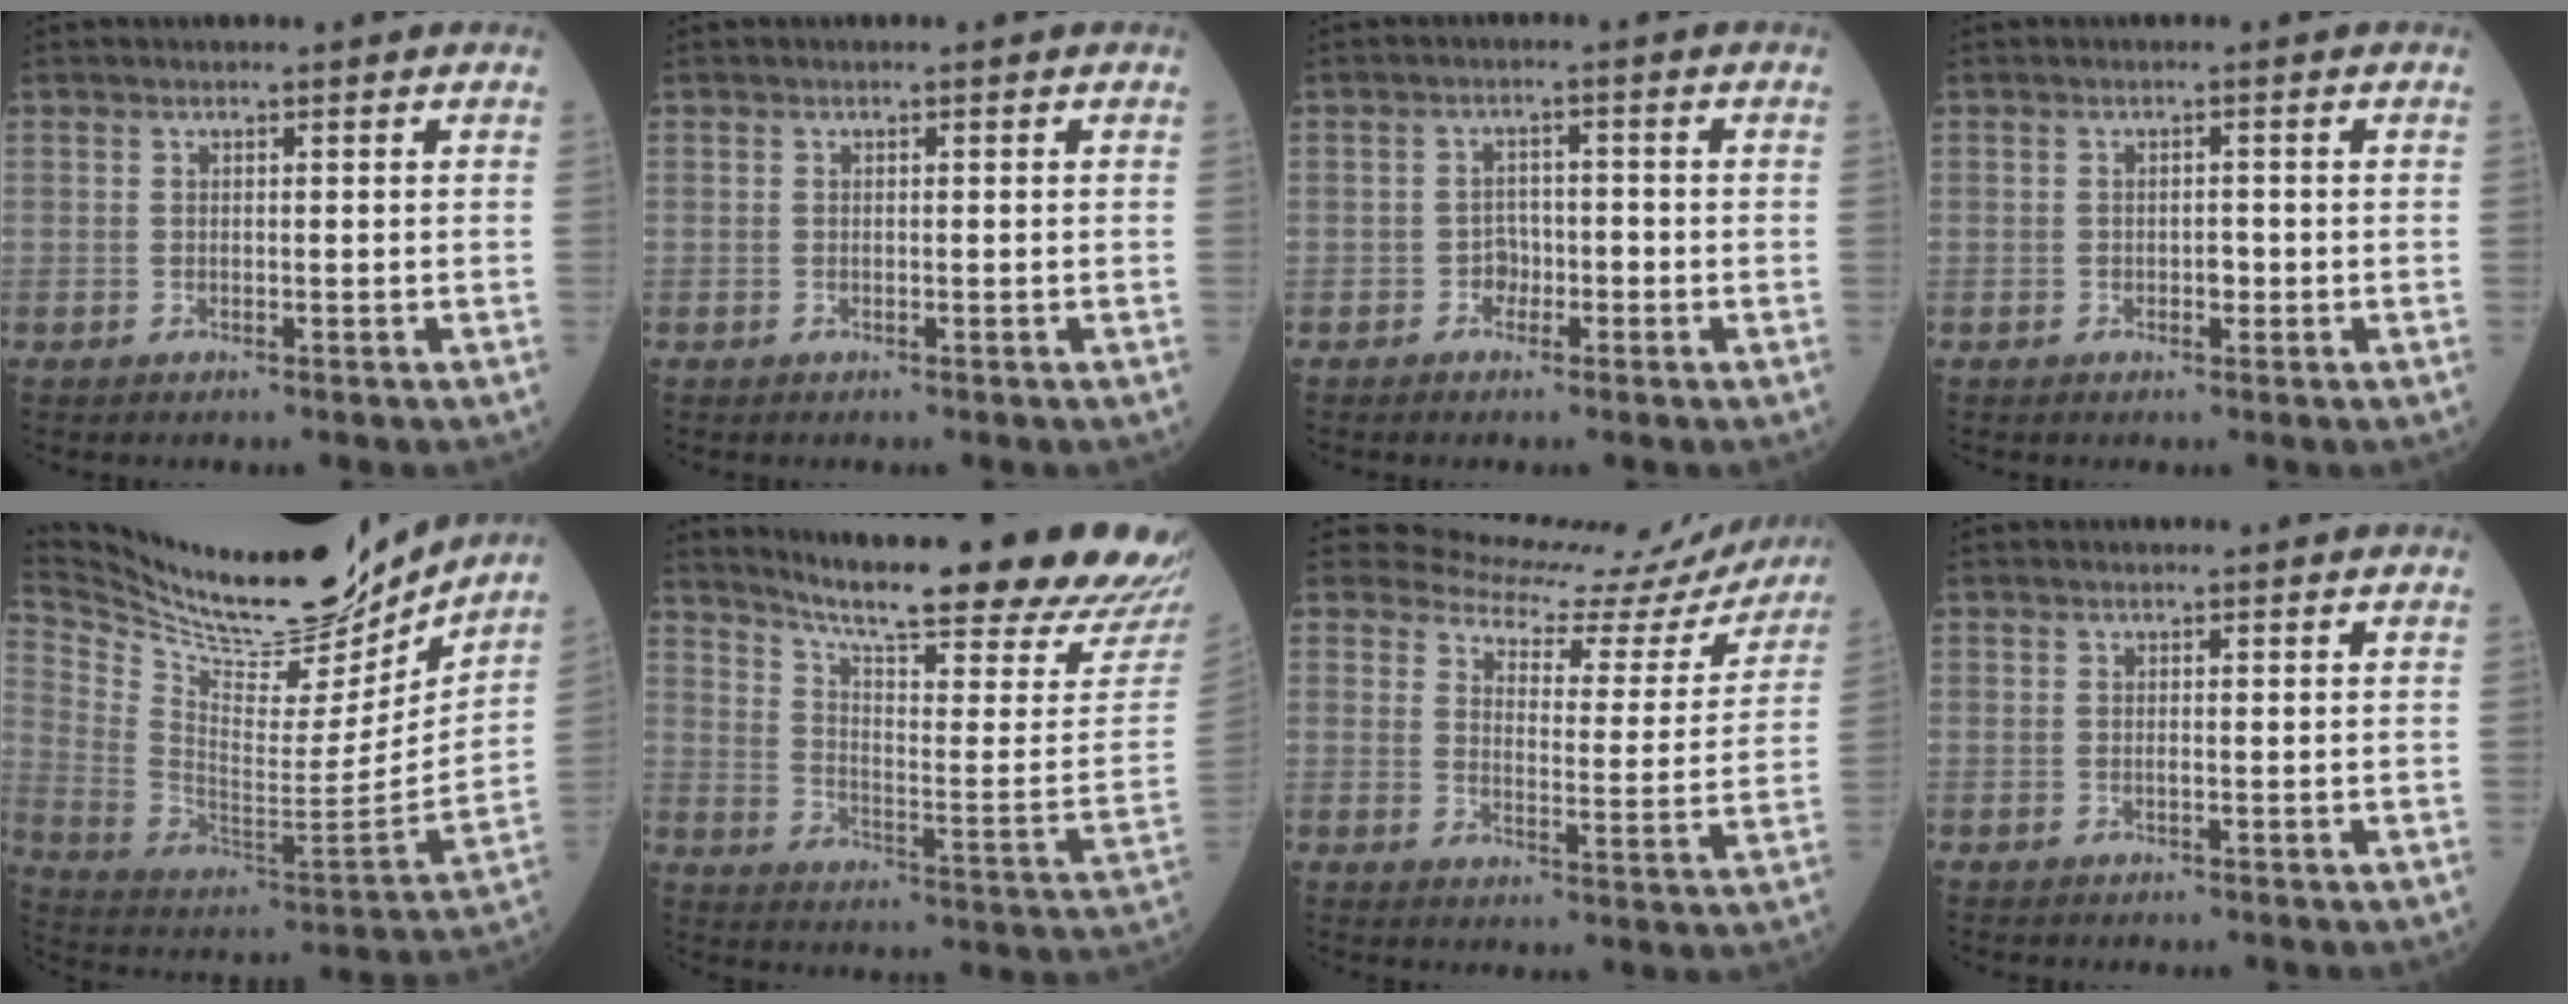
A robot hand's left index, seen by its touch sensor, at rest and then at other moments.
{"total": 0.0}
{"total": 2.3, "force": [-1.4, 1.6, 0.9], "torque": [-0.008, 0.004, -0.026]}
{"total": 1.2, "force": [-0.6, 0.7, 0.8], "torque": [-0.010, -0.001, -0.010]}
{"total": 26.9, "force": [24.0, 5.7, 10.8], "torque": [-0.209, -0.055, 0.370]}
{"total": 27.4, "force": [23.7, 1.6, 13.6], "torque": [-0.226, -0.085, 0.323]}
{"total": 14.3, "force": [13.4, 4.5, 2.2], "torque": [-0.009, -0.038, 0.138]}
{"total": 0.0}